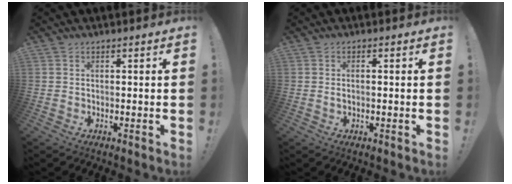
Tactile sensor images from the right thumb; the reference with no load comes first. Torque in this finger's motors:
{"motor_torque": [-0.10, -0.02, -0.02, 0.04, 0.02]}